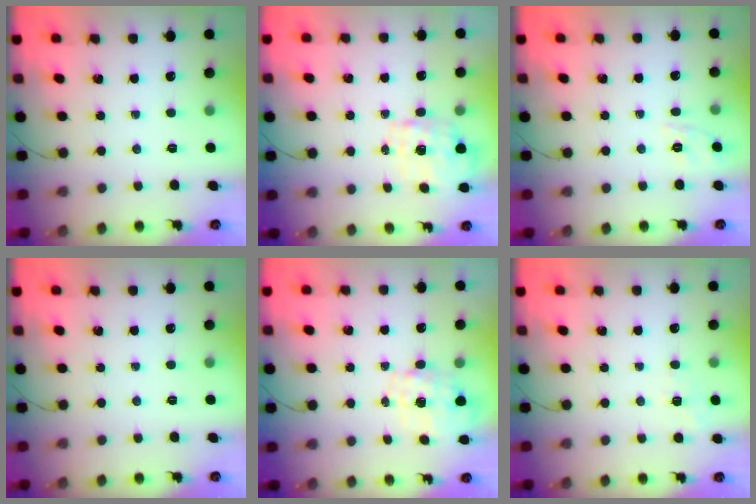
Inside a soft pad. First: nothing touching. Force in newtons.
{"total": 1.5, "press": 1.5, "slide": 0.5}
{"total": 1.8, "press": 0.5, "slide": 1.7}
{"total": 0.0}
{"total": 7.0, "press": 6.9, "slide": 0.3}
{"total": 5.6, "press": 5.3, "slide": 1.8}